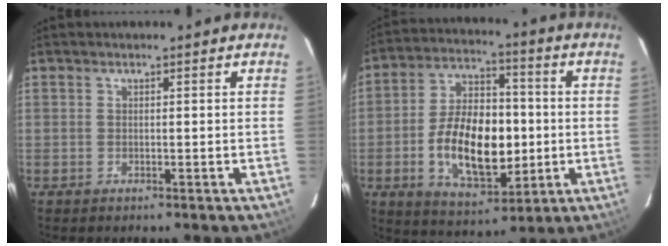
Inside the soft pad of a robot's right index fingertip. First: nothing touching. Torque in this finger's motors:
{"motor_torque": [1.28, -0.86, 1.05, 0.21]}